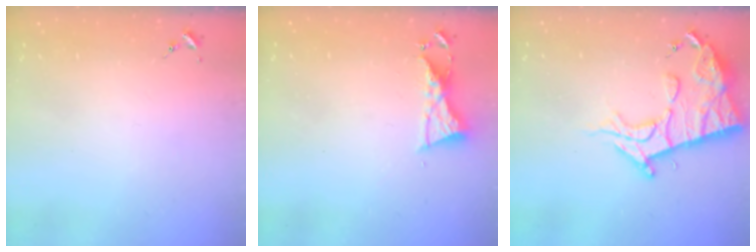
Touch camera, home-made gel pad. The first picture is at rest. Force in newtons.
{"total": 6.6, "press": 6.6, "slide": 0.6}
{"total": 14.8, "press": 14.7, "slide": 1.4}